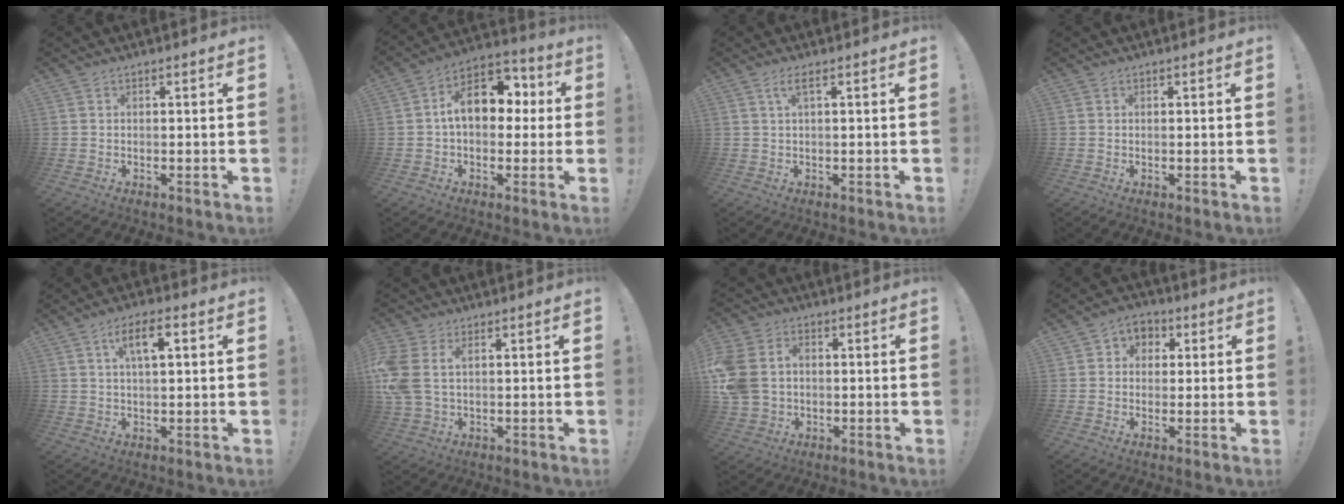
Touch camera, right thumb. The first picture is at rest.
{"total": 14.1, "force": [2.0, 9.4, 10.3], "torque": [-0.145, 0.012, 0.041]}
{"total": 2.7, "force": [0.9, 0.4, 2.5], "torque": [-0.046, 0.001, 0.013]}
{"total": 0.0}
{"total": 6.9, "force": [2.4, 2.4, 6.0], "torque": [-0.095, 0.001, 0.034]}
{"total": 8.0, "force": [2.0, 5.3, 5.7], "torque": [-0.128, -0.005, 0.043]}
{"total": 11.7, "force": [0.8, 9.2, 7.1], "torque": [-0.164, 0.010, 0.021]}
{"total": 5.4, "force": [0.3, 5.0, 1.9], "torque": [-0.020, 0.008, 0.007]}